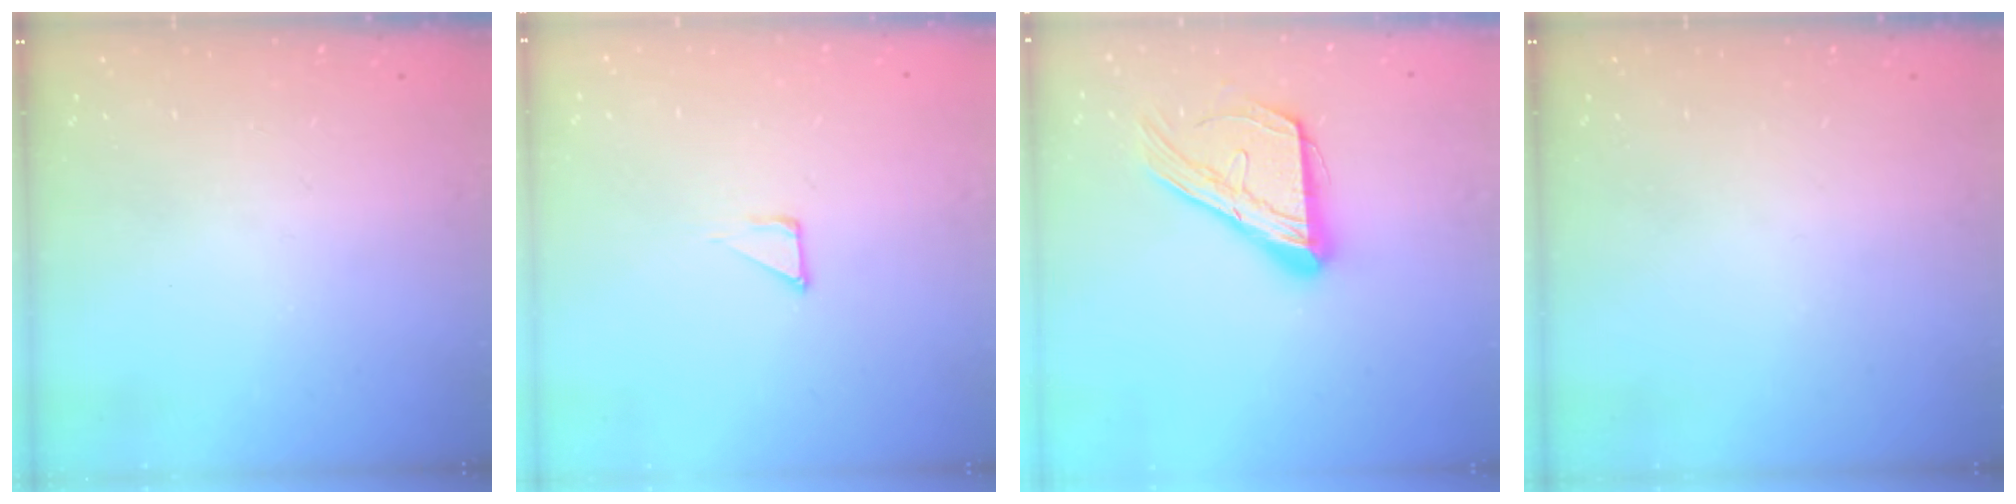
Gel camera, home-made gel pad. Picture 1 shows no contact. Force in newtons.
{"total": 2.3, "press": 2.3, "slide": 0.1}
{"total": 15.8, "press": 15.7, "slide": 1.0}
{"total": 0.0}